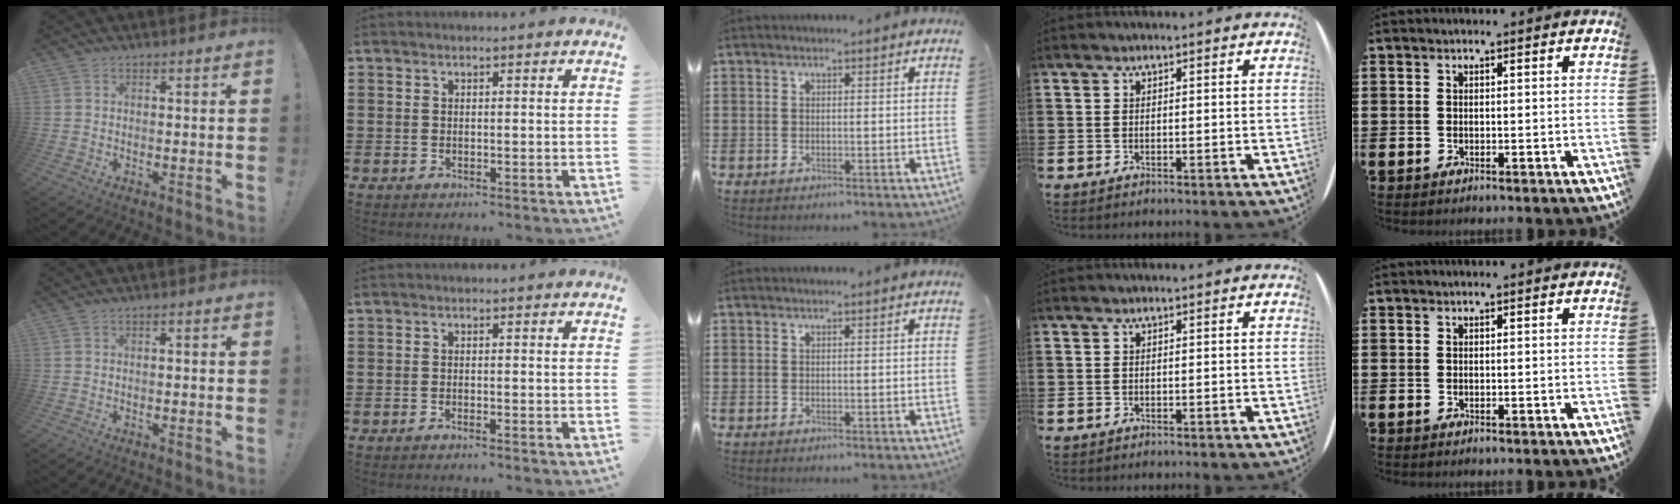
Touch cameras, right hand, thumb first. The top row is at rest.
{"thumb": {"total": 0.8, "force": [-0.6, 0.0, 0.5], "torque": [-0.006, 0.000, -0.011]}, "index": {"total": 0.8, "force": [-0.8, -0.2, 0.3], "torque": [-0.005, -0.003, -0.016]}}